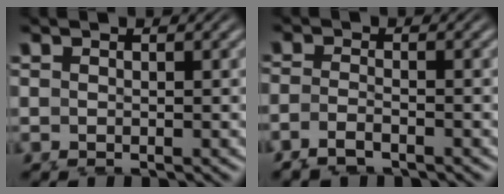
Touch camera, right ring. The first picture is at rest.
{"total": 2.9, "force": [-1.5, 2.1, 1.3], "torque": [-0.043, -0.017, -0.017]}